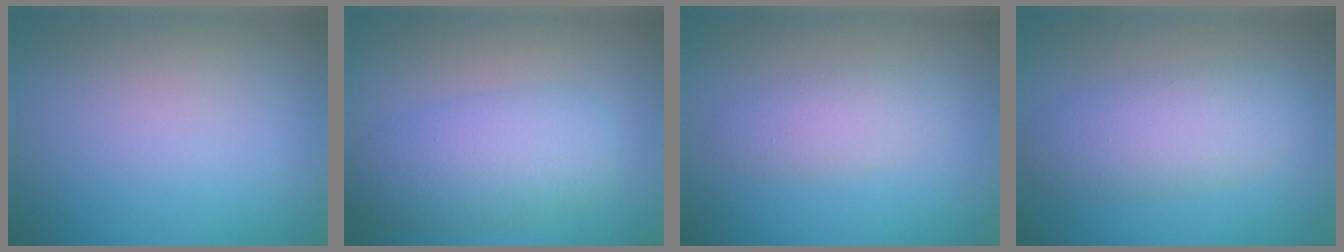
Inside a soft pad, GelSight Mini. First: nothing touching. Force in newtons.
{"total": 5.7, "press": 5.7, "slide": 0.3}
{"total": 2.5, "press": 2.5, "slide": 0.1}
{"total": 4.8, "press": 4.8, "slide": 0.1}